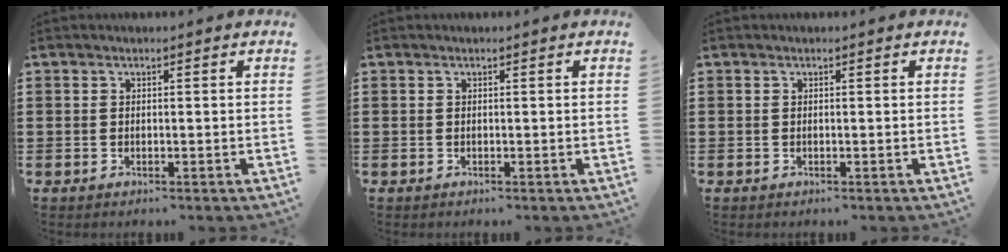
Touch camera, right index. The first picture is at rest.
{"total": 0.0}
{"total": 0.0}